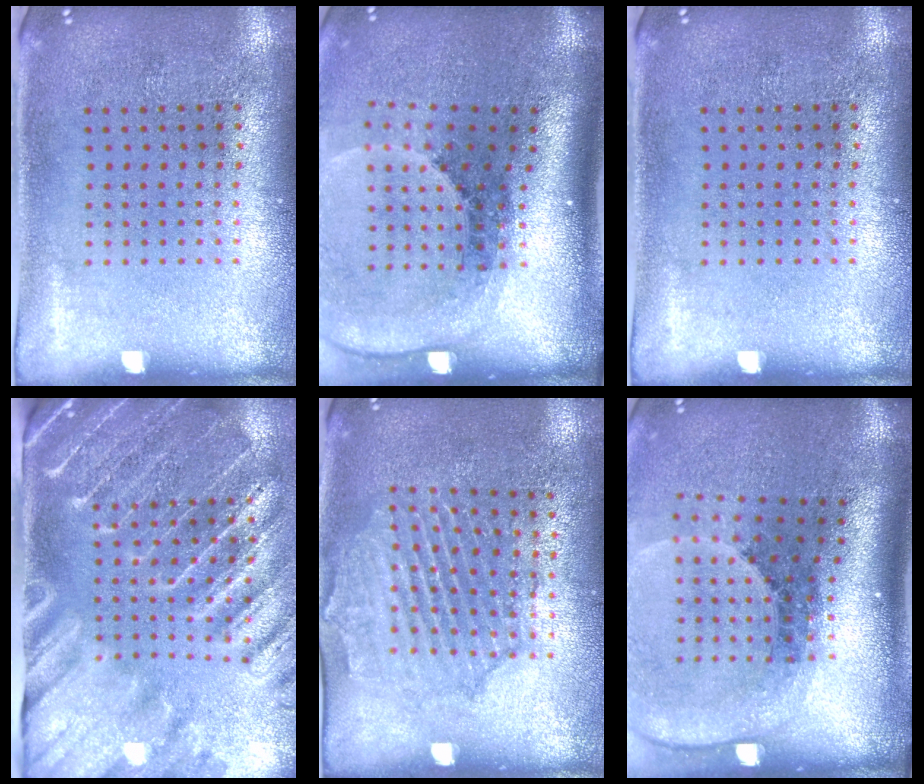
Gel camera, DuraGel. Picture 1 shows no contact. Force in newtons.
{"total": 2.7, "press": 1.8, "slide": 2.0}
{"total": 0.0}
{"total": 3.8, "press": 3.2, "slide": 1.9}
{"total": 1.6, "press": 1.6, "slide": 0.2}
{"total": 2.8, "press": 1.8, "slide": 2.1}